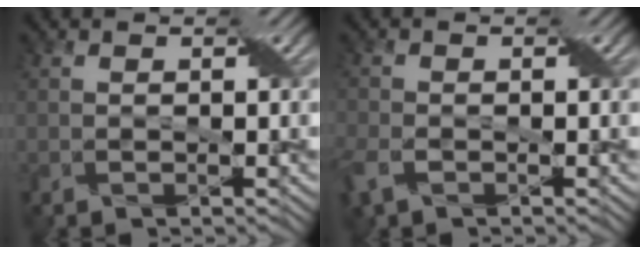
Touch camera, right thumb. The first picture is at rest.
{"total": 4.0, "force": [-1.9, 2.5, 2.5], "torque": [-0.071, -0.009, -0.047]}